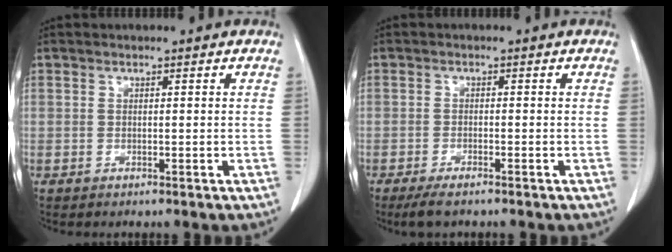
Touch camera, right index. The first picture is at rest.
{"total": 3.4, "force": [-2.7, 0.6, 2.1], "torque": [-0.041, -0.007, -0.045]}